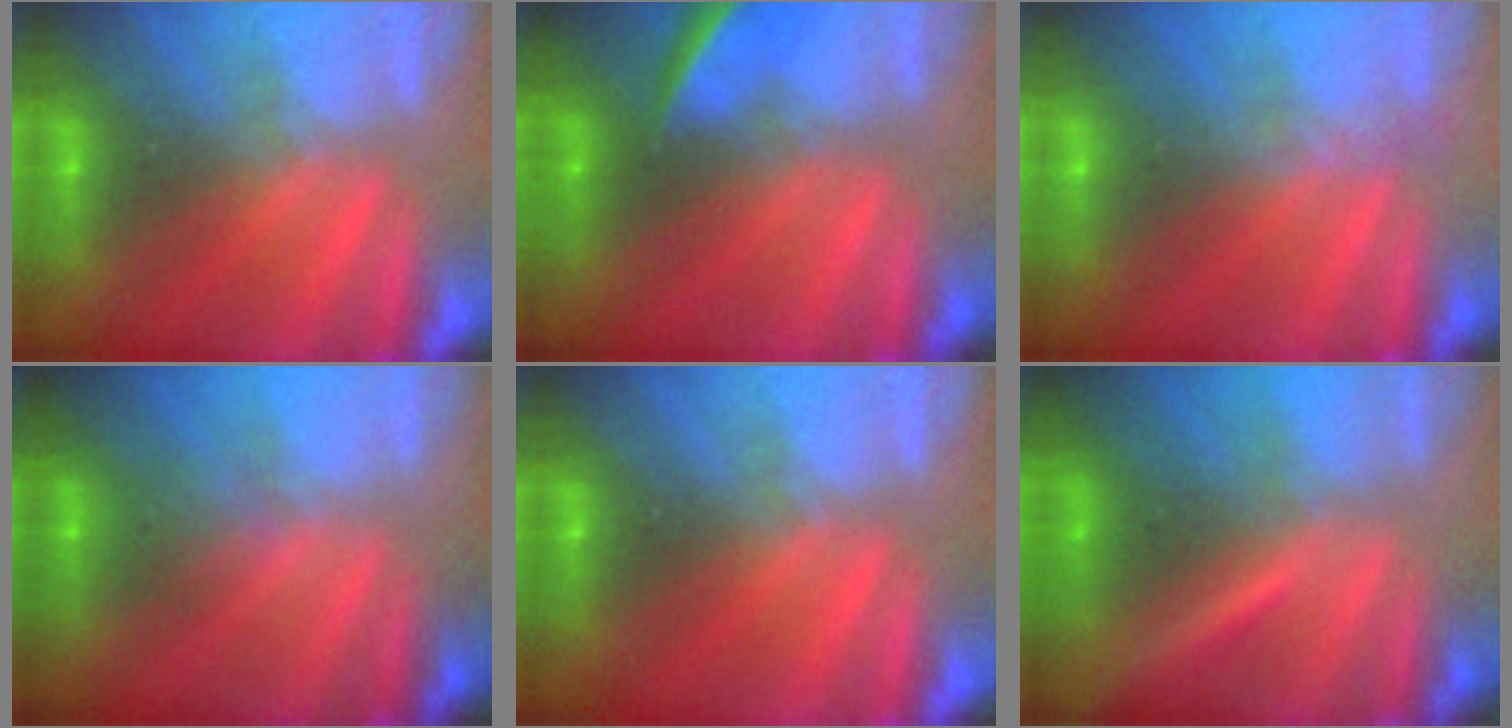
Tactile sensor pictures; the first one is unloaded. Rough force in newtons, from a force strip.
{"total": 5.8}
{"total": 3.4}
{"total": 1.6}
{"total": 0.0}
{"total": 1.7}